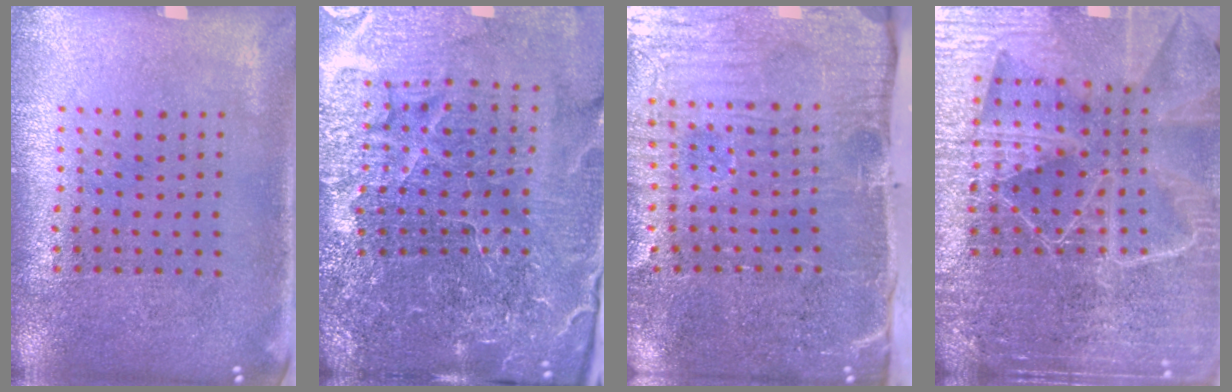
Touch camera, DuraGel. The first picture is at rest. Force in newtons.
{"total": 5.7, "press": 5.3, "slide": 2.1}
{"total": 5.2, "press": 4.3, "slide": 2.9}
{"total": 6.4, "press": 5.5, "slide": 3.2}